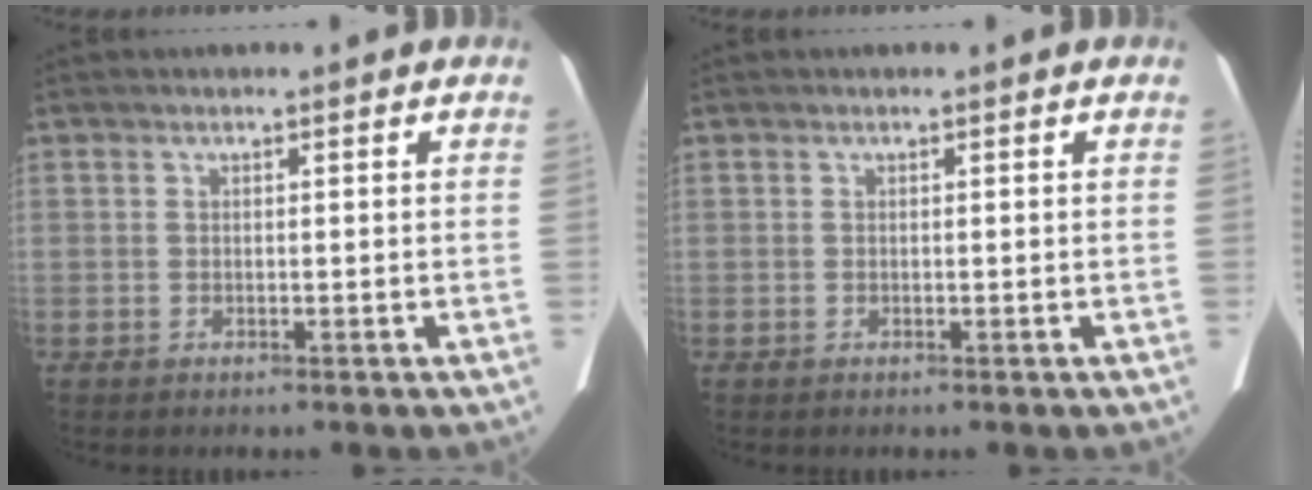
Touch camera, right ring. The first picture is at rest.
{"total": 0.0}